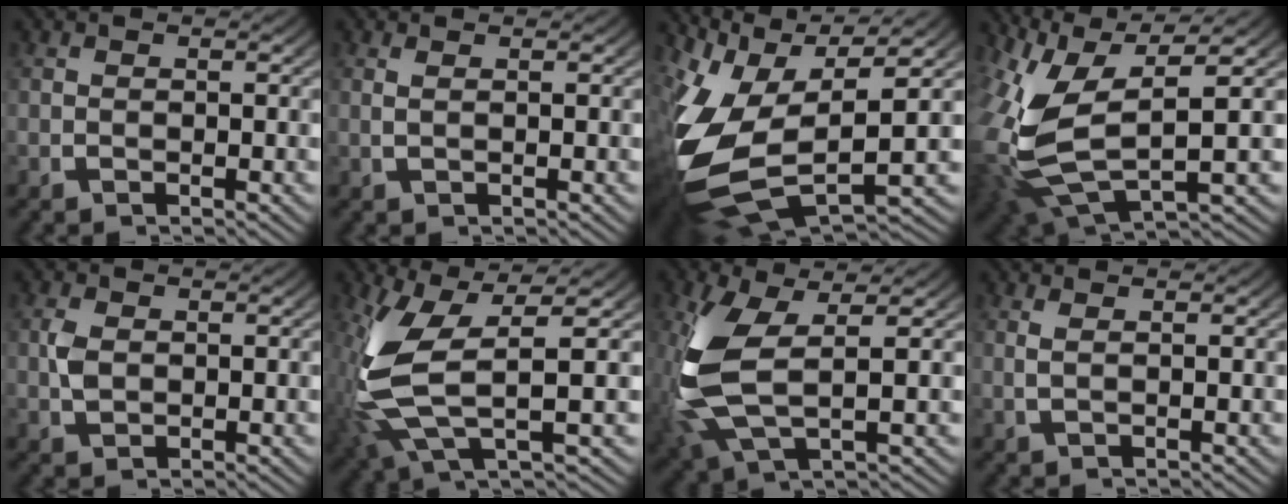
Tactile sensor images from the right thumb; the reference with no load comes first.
{"total": 0.7, "force": [0.3, -0.1, 0.6], "torque": [-0.015, 0.000, 0.010]}
{"total": 17.8, "force": [-1.7, 11.2, 13.7], "torque": [-0.323, -0.068, 0.007]}
{"total": 13.5, "force": [-0.7, 8.2, 10.7], "torque": [-0.258, -0.059, 0.020]}
{"total": 2.1, "force": [0.1, 1.6, 1.4], "torque": [-0.037, -0.005, 0.007]}
{"total": 10.2, "force": [0.3, 4.8, 9.0], "torque": [-0.196, -0.013, 0.016]}
{"total": 9.6, "force": [0.1, 5.3, 8.0], "torque": [-0.207, -0.026, 0.024]}
{"total": 1.0, "force": [0.4, 0.0, 0.9], "torque": [-0.021, -0.001, 0.012]}